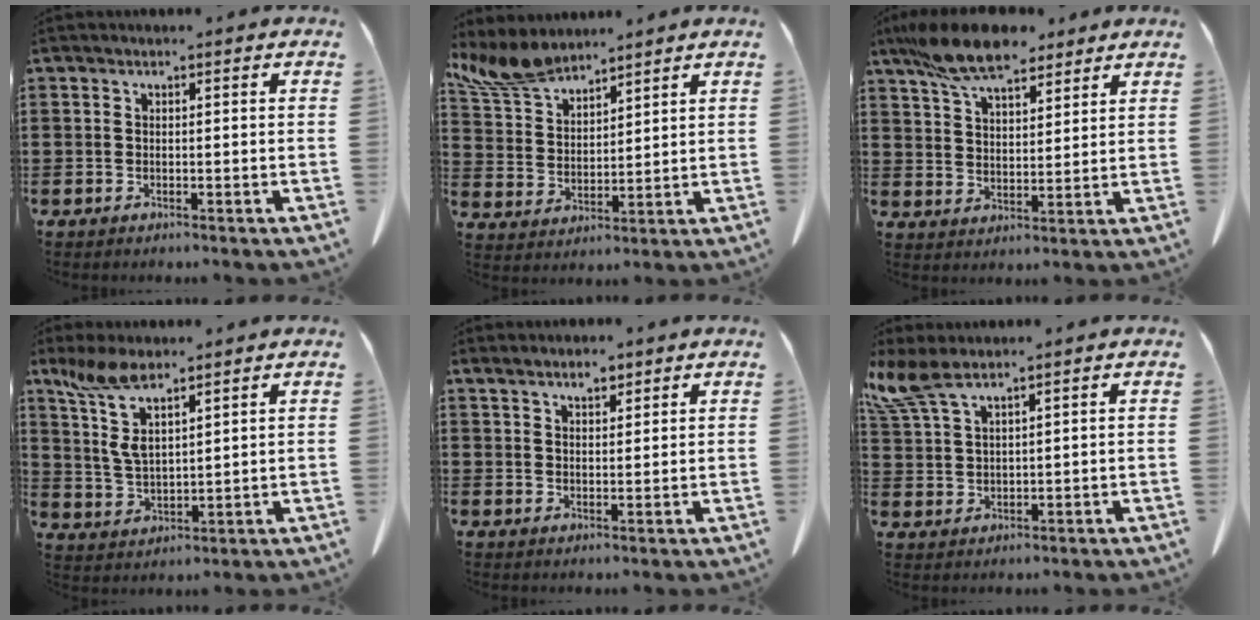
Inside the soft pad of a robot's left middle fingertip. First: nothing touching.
{"total": 7.8, "force": [6.6, 2.7, 3.1], "torque": [-0.088, -0.020, 0.123]}
{"total": 10.1, "force": [8.0, 3.3, 5.2], "torque": [-0.124, -0.011, 0.150]}
{"total": 9.0, "force": [5.5, 3.3, 6.3], "torque": [-0.157, -0.017, 0.097]}
{"total": 2.8, "force": [2.6, 0.7, 0.9], "torque": [-0.024, 0.001, 0.049]}
{"total": 5.6, "force": [4.0, 1.4, 3.6], "torque": [-0.098, -0.017, 0.070]}